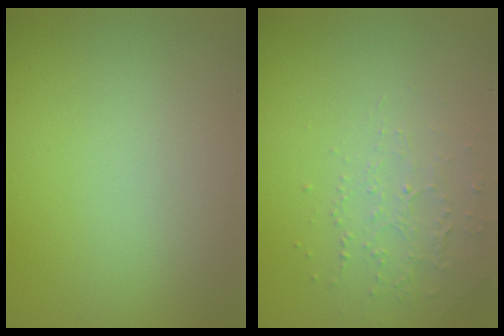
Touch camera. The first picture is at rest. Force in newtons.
{"total": 2.2, "press": 2.1, "slide": 0.6}